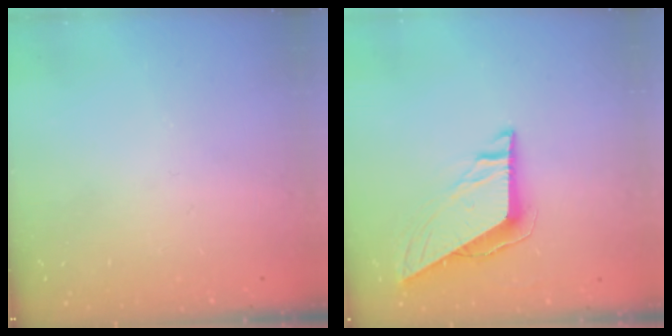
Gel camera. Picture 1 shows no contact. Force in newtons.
{"total": 8.5, "press": 8.5, "slide": 0.3}